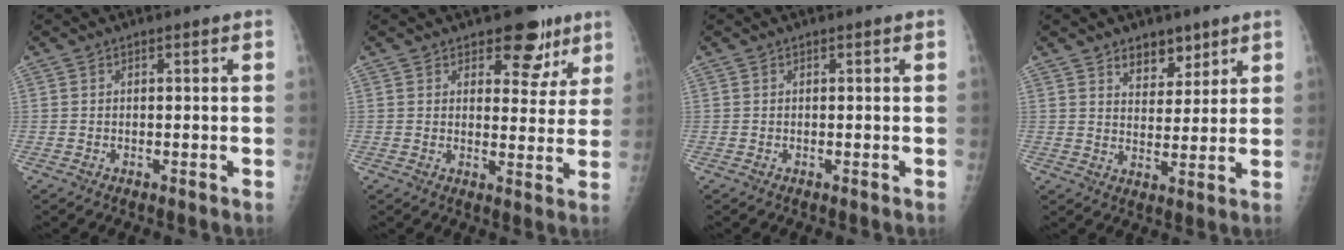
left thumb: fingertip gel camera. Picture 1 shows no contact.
{"total": 8.0, "force": [5.3, 4.6, 3.9], "torque": [-0.007, -0.025, 0.070]}
{"total": 0.0}
{"total": 6.2, "force": [4.2, 3.6, 2.7], "torque": [-0.011, -0.030, 0.071]}